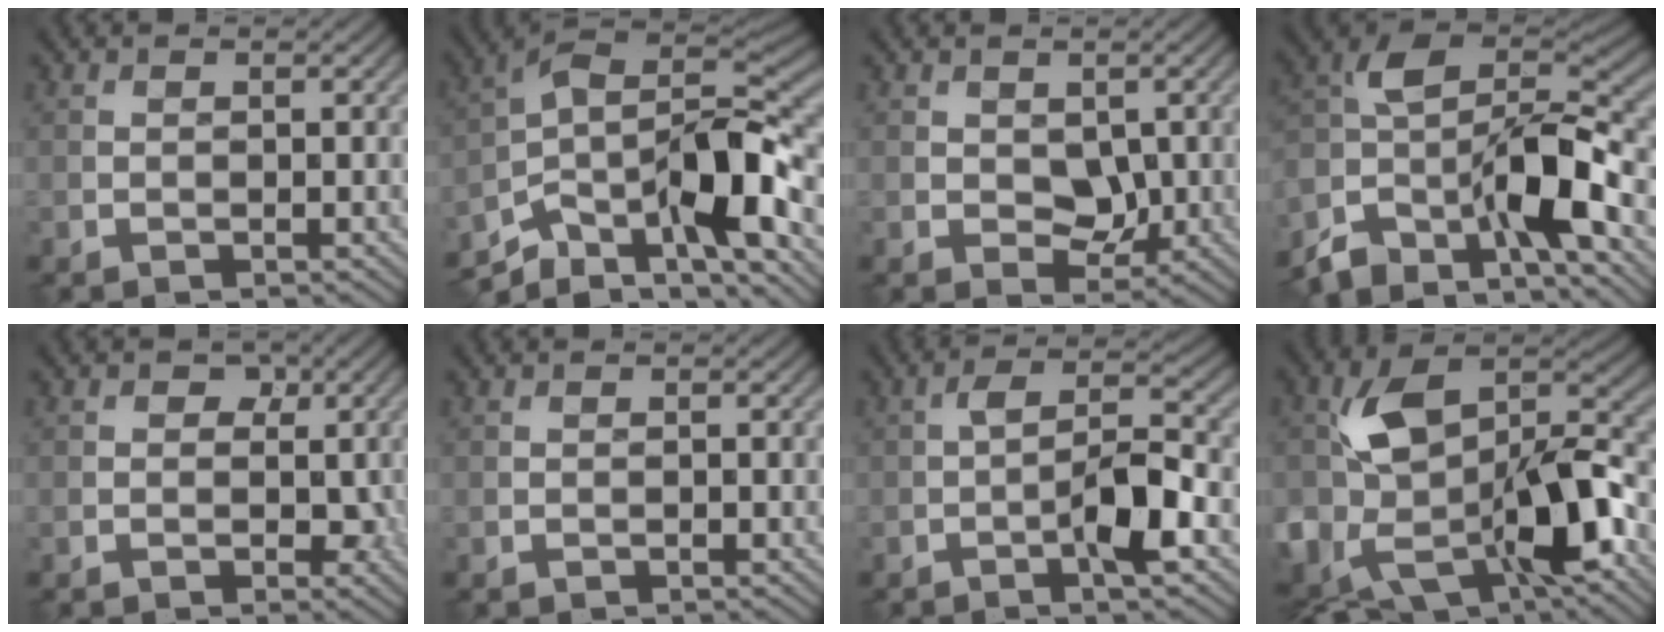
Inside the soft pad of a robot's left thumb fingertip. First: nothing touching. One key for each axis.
{"total": 14.2, "fx": -7.2, "fy": 6.2, "fz": 10.5, "tx": -0.200, "ty": -0.008, "tz": -0.140}
{"total": 3.6, "fx": 0.2, "fy": 2.7, "fz": 2.4, "tx": -0.039, "ty": -0.009, "tz": 0.005}
{"total": 12.9, "fx": -7.7, "fy": 4.5, "fz": 9.3, "tx": -0.165, "ty": 0.003, "tz": -0.156}
{"total": 3.1, "fx": -0.1, "fy": 2.6, "fz": 1.7, "tx": -0.008, "ty": -0.002, "tz": -0.005}
{"total": 0.0}
{"total": 6.3, "fx": -2.3, "fy": 1.6, "fz": 5.6, "tx": -0.099, "ty": 0.015, "tz": -0.050}
{"total": 17.1, "fx": -3.1, "fy": 11.0, "fz": 12.7, "tx": -0.250, "ty": -0.031, "tz": -0.037}